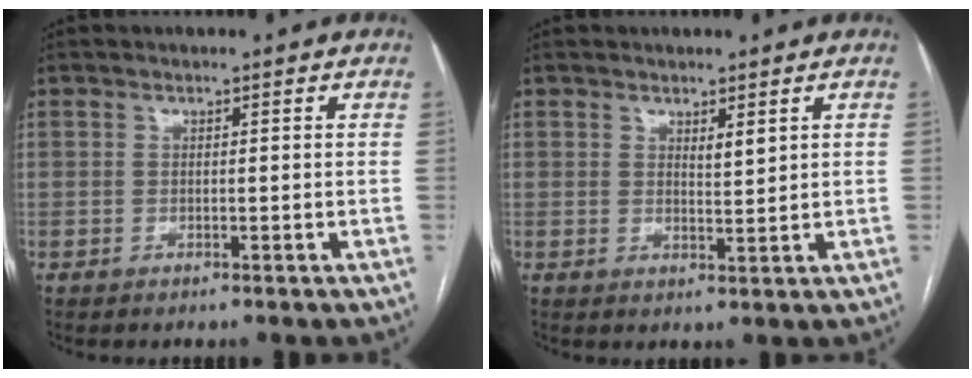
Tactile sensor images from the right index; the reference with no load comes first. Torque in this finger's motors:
{"motor_torque": [0.23, 0.09, 0.03, 0.01]}